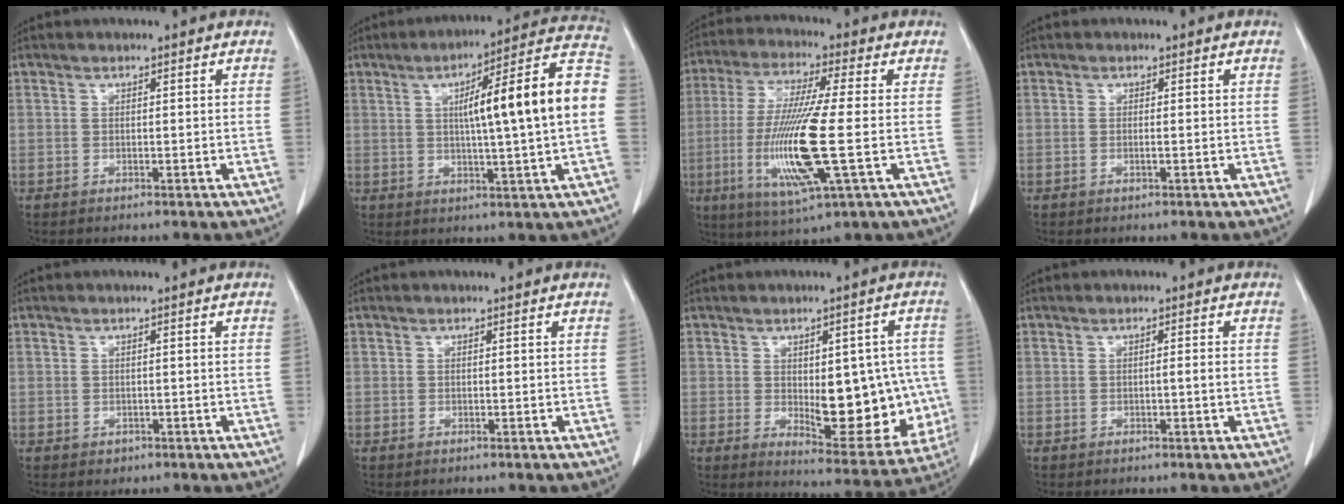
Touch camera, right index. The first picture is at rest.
{"total": 17.3, "force": [1.4, 0.2, 17.3], "torque": [-0.248, 0.029, 0.012]}
{"total": 14.9, "force": [-2.8, 0.7, 14.7], "torque": [-0.306, -0.021, -0.055]}
{"total": 0.7, "force": [-0.1, -0.1, 0.7], "torque": [-0.014, -0.002, -0.002]}
{"total": 1.0, "force": [-0.4, 0.9, 0.2], "torque": [-0.002, 0.002, -0.001]}
{"total": 0.0}
{"total": 15.2, "force": [-1.1, 6.3, 13.8], "torque": [-0.171, 0.002, 0.007]}
{"total": 1.2, "force": [-0.2, -0.3, 1.1], "torque": [-0.018, 0.000, -0.003]}